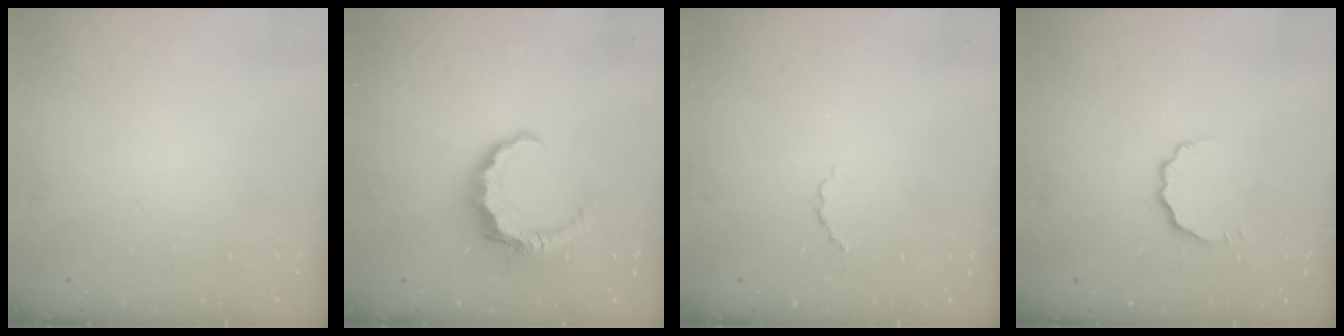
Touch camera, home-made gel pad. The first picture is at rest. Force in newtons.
{"total": 8.0, "press": 7.9, "slide": 0.7}
{"total": 2.2, "press": 2.0, "slide": 0.8}
{"total": 4.1, "press": 3.9, "slide": 1.0}